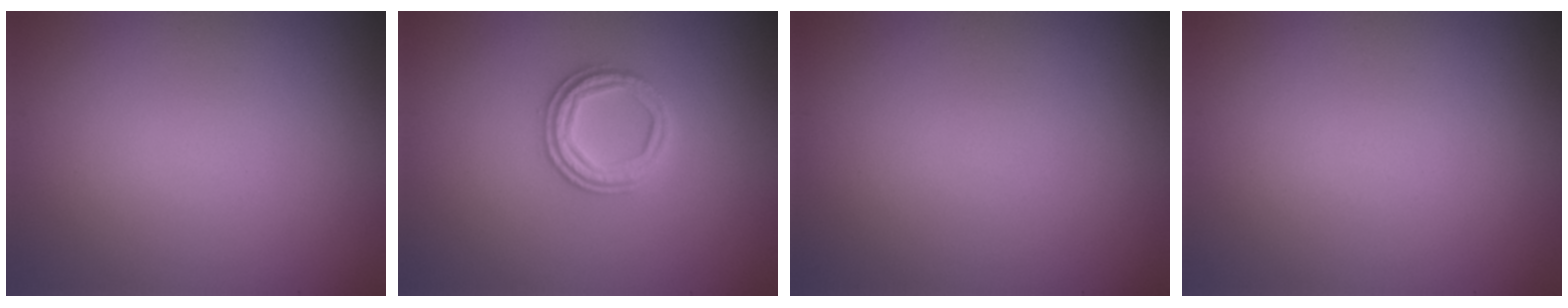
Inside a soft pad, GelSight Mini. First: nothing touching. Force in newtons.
{"total": 2.9, "press": 2.7, "slide": 1.0}
{"total": 0.0}
{"total": 0.0}